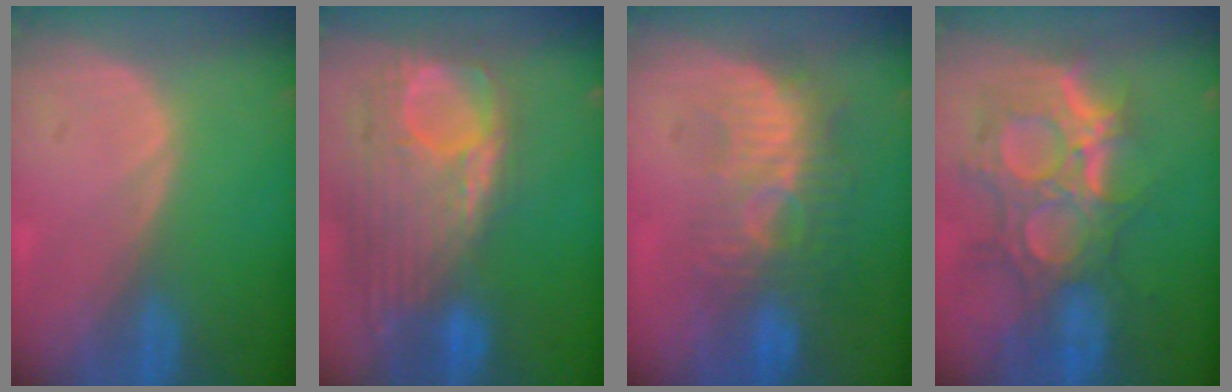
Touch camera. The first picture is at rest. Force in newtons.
{"total": 12.7, "press": 10.7, "slide": 6.9}
{"total": 9.4, "press": 8.7, "slide": 3.7}
{"total": 12.1, "press": 10.8, "slide": 5.5}